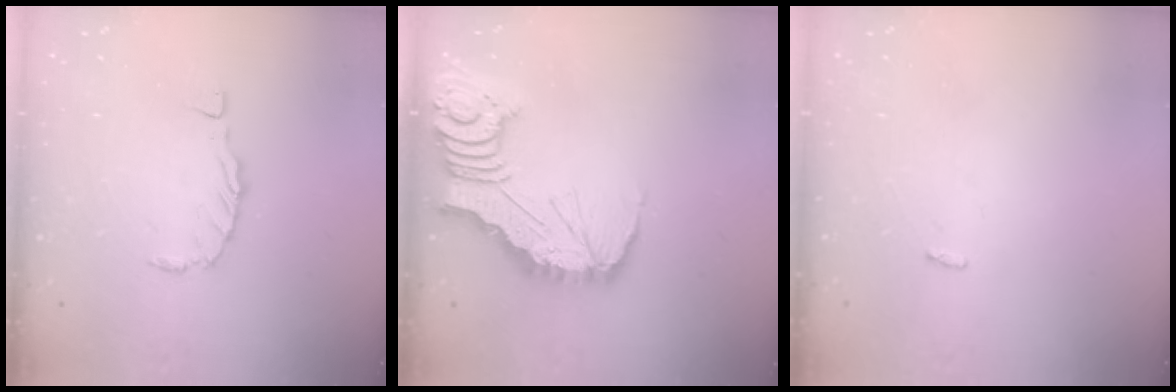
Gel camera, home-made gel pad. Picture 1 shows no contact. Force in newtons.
{"total": 13.6, "press": 13.5, "slide": 1.6}
{"total": 2.9, "press": 2.9, "slide": 0.2}